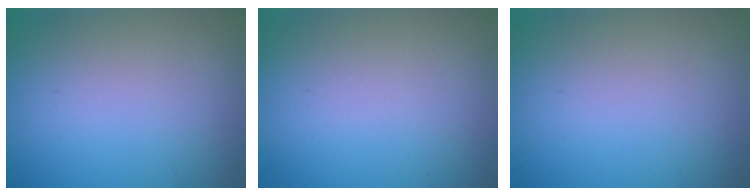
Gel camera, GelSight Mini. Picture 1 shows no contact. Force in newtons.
{"total": 0.0}
{"total": 0.0}